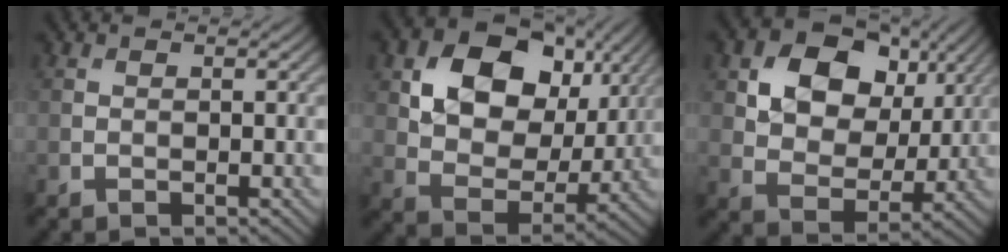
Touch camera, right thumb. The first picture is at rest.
{"total": 13.6, "force": [5.0, 9.5, 8.3], "torque": [-0.172, 0.000, 0.087]}
{"total": 12.4, "force": [5.0, 8.7, 7.2], "torque": [-0.156, 0.020, 0.082]}